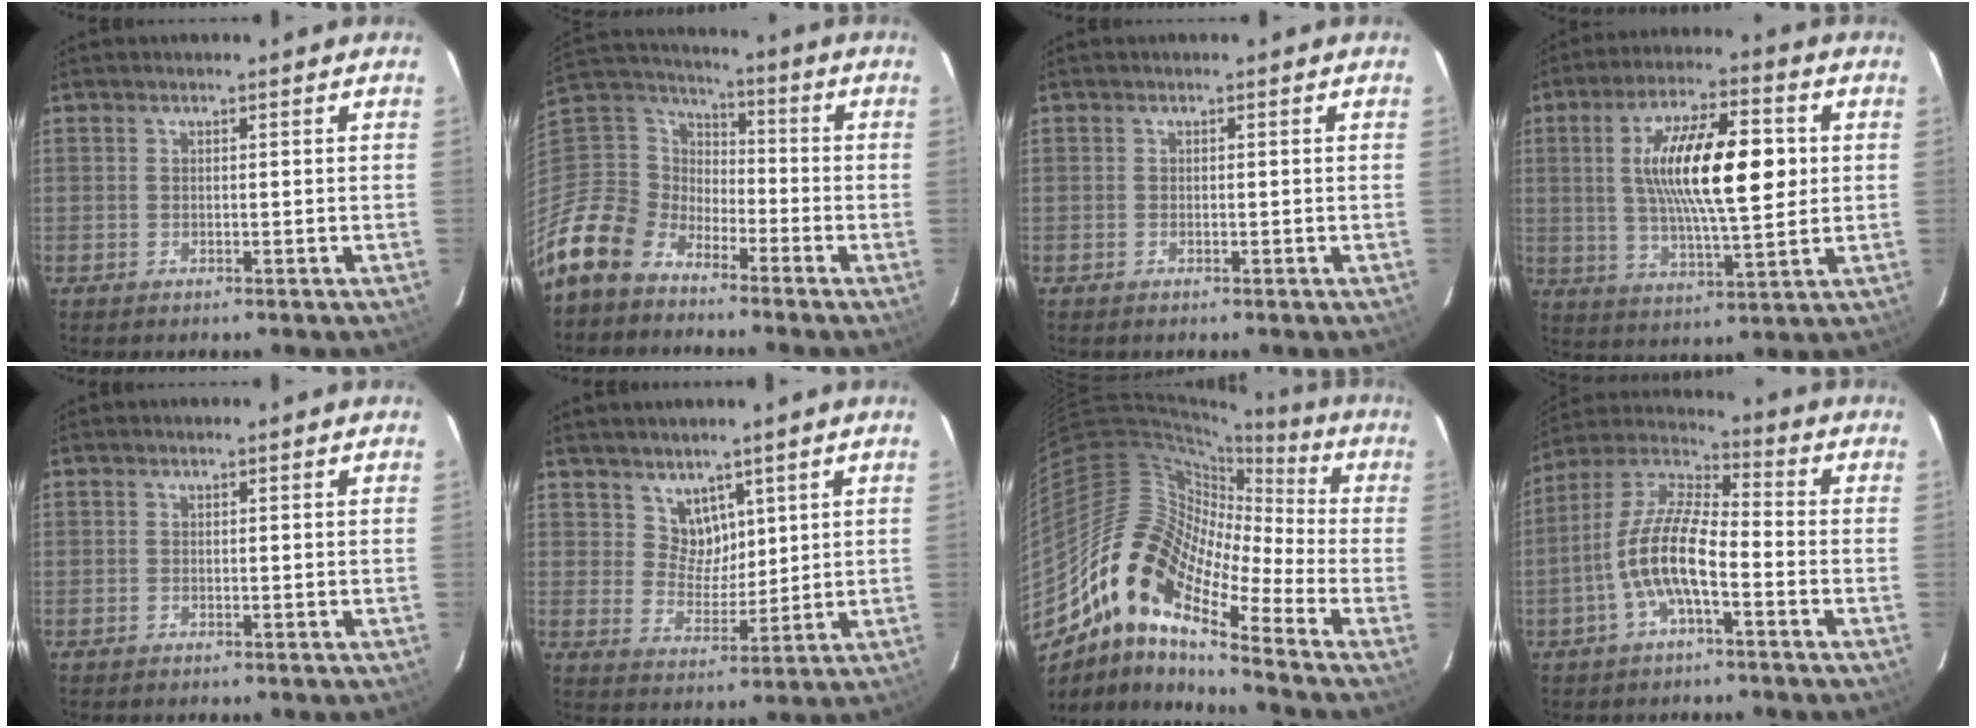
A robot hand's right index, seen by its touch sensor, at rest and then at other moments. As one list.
[{"total": 12.7, "force": [-8.7, 8.5, 3.7], "torque": [-0.113, 0.034, -0.181]}, {"total": 0.0}, {"total": 16.6, "force": [2.4, 4.8, 15.7], "torque": [-0.275, 0.013, 0.044]}, {"total": 0.0}, {"total": 5.5, "force": [3.6, 3.9, 1.1], "torque": [-0.009, 0.003, 0.073]}, {"total": 16.5, "force": [-10.2, 4.9, 12.0], "torque": [-0.186, -0.005, -0.213]}, {"total": 11.4, "force": [-4.1, 3.5, 10.0], "torque": [-0.211, 0.006, -0.080]}]